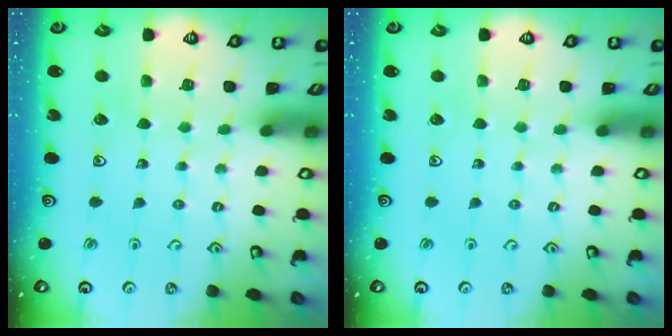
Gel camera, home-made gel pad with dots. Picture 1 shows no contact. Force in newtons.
{"total": 0.0}